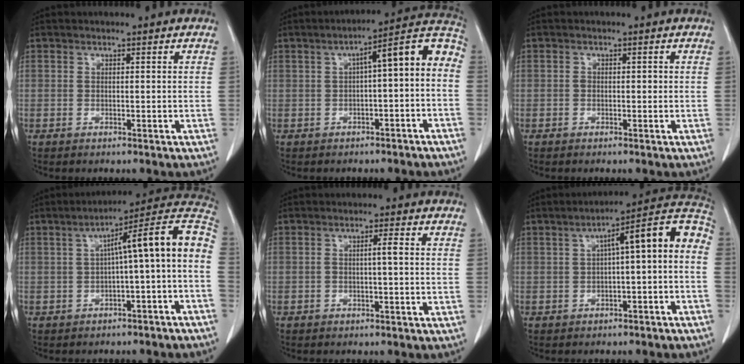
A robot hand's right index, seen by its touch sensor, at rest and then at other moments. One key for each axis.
{"total": 9.7, "fx": -0.2, "fy": 2.0, "fz": 9.5, "tx": -0.124, "ty": 0.045, "tz": -0.007}
{"total": 0.8, "fx": -0.1, "fy": 0.6, "fz": 0.6, "tx": -0.007, "ty": 0.004, "tz": -0.001}
{"total": 12.8, "fx": -0.8, "fy": 0.9, "fz": 12.8, "tx": -0.172, "ty": 0.048, "tz": -0.017}
{"total": 1.8, "fx": -0.1, "fy": 0.0, "fz": 1.8, "tx": -0.029, "ty": 0.003, "tz": -0.001}
{"total": 10.9, "fx": 0.0, "fy": 2.0, "fz": 10.7, "tx": -0.143, "ty": 0.047, "tz": -0.004}